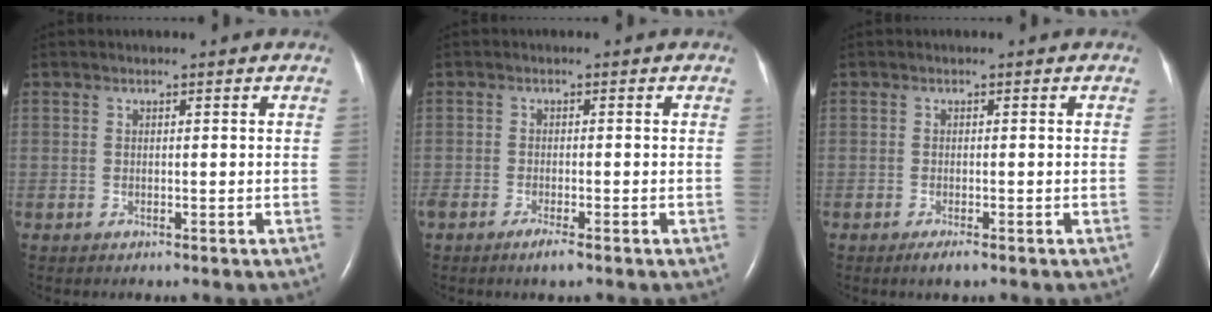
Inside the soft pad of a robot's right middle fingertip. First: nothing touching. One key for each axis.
{"total": 2.2, "fx": -1.5, "fy": 0.2, "fz": 1.5, "tx": -0.036, "ty": -0.005, "tz": -0.029}
{"total": 1.6, "fx": -1.1, "fy": 0.2, "fz": 1.2, "tx": -0.026, "ty": -0.005, "tz": -0.018}